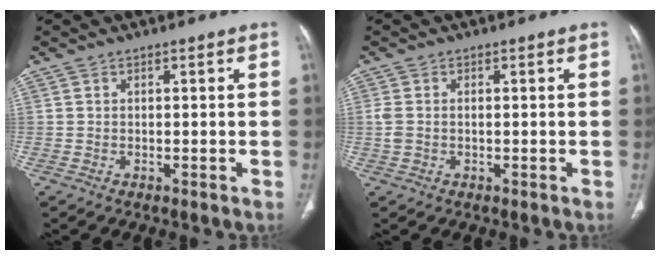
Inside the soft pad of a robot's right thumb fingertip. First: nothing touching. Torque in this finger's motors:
{"motor_torque": [0.20, -0.32, 0.49, 0.13, 0.11]}